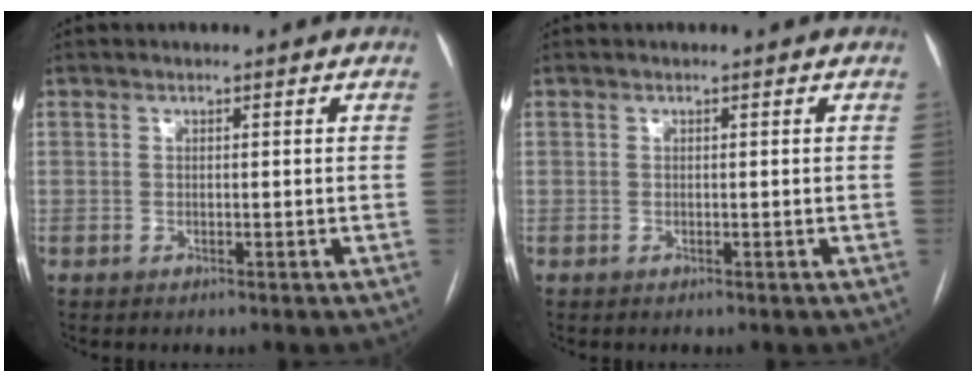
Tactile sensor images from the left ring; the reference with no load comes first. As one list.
[{"total": 0.0}]